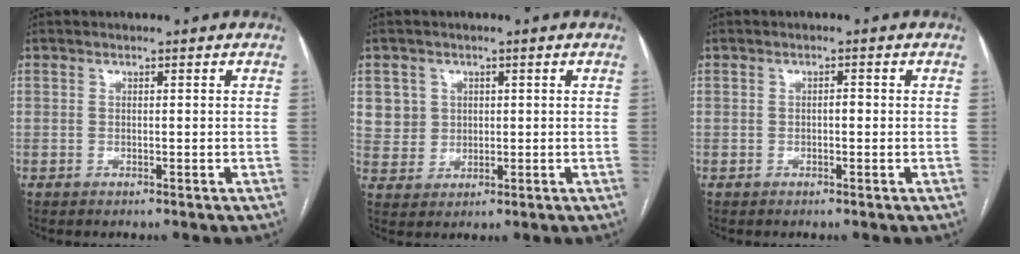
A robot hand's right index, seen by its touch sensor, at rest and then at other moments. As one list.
[{"total": 4.8, "force": [1.7, 4.5, 0.3], "torque": [-0.001, 0.010, 0.042]}, {"total": 0.9, "force": [-0.1, 0.4, 0.8], "torque": [-0.010, 0.002, -0.005]}]